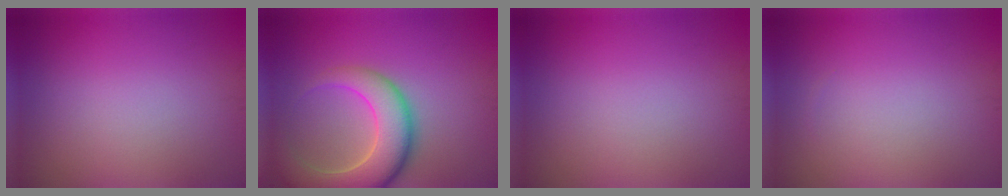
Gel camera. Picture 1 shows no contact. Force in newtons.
{"total": 8.4, "press": 8.3, "slide": 0.9}
{"total": 0.0}
{"total": 0.0}